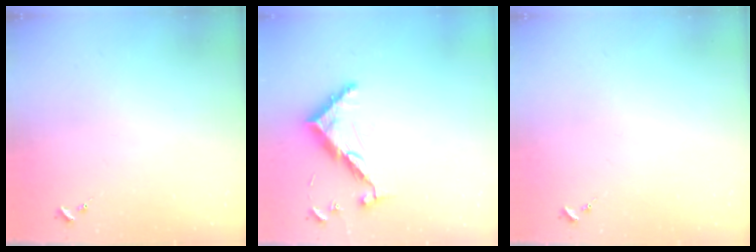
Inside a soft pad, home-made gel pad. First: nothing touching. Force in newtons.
{"total": 9.3, "press": 9.3, "slide": 0.3}
{"total": 0.0}